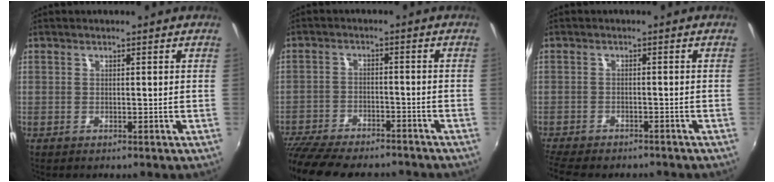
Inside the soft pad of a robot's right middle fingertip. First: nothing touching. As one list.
[{"total": 17.3, "force": [-14.6, 5.2, 7.6], "torque": [-0.174, -0.034, -0.227]}, {"total": 9.5, "force": [-8.2, 2.8, 3.7], "torque": [-0.099, -0.031, -0.131]}]